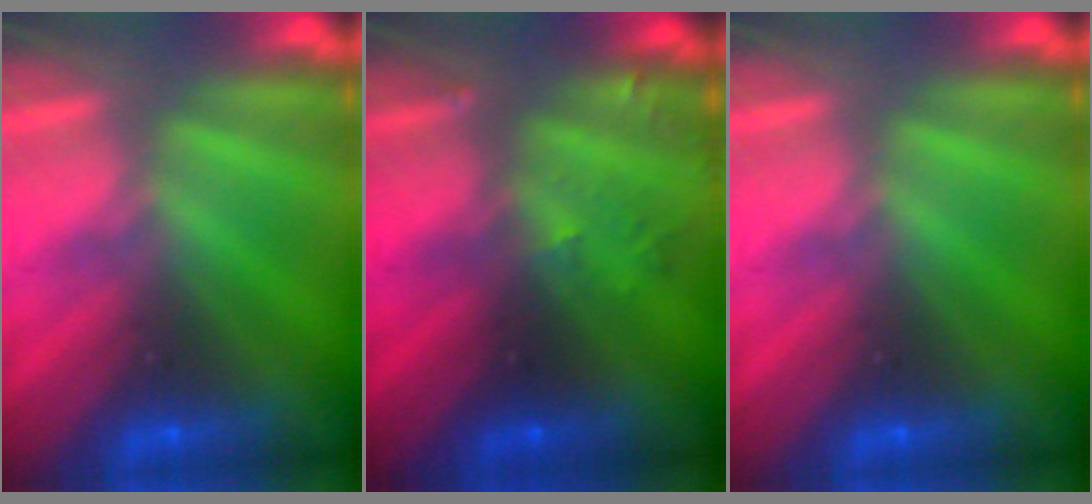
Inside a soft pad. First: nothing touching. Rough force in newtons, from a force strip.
{"total": 2.8}
{"total": 0.0}